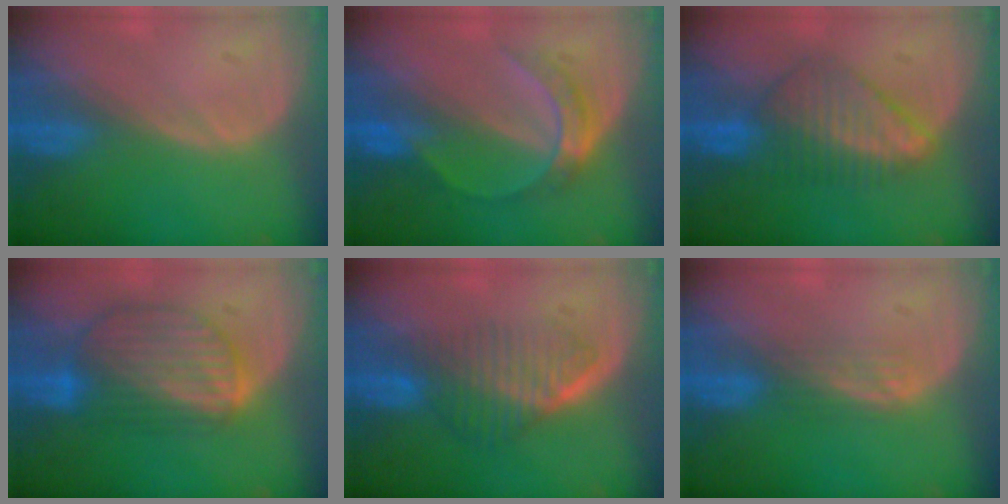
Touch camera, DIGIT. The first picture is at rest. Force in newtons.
{"total": 5.0, "press": 4.7, "slide": 1.6}
{"total": 7.2, "press": 6.9, "slide": 1.9}
{"total": 9.0, "press": 7.8, "slide": 4.5}
{"total": 6.7, "press": 6.1, "slide": 2.8}
{"total": 2.4, "press": 2.3, "slide": 0.4}